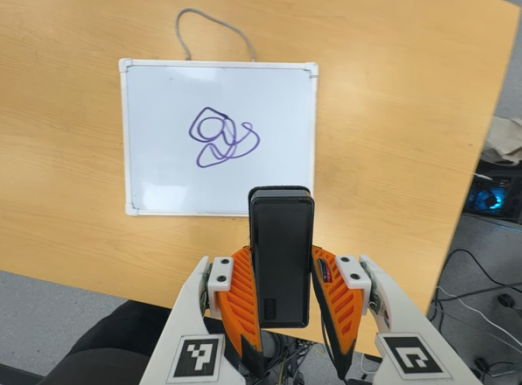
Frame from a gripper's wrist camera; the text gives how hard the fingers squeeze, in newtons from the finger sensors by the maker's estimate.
{"total": 4.4, "left": 3.1, "right": 5.6}